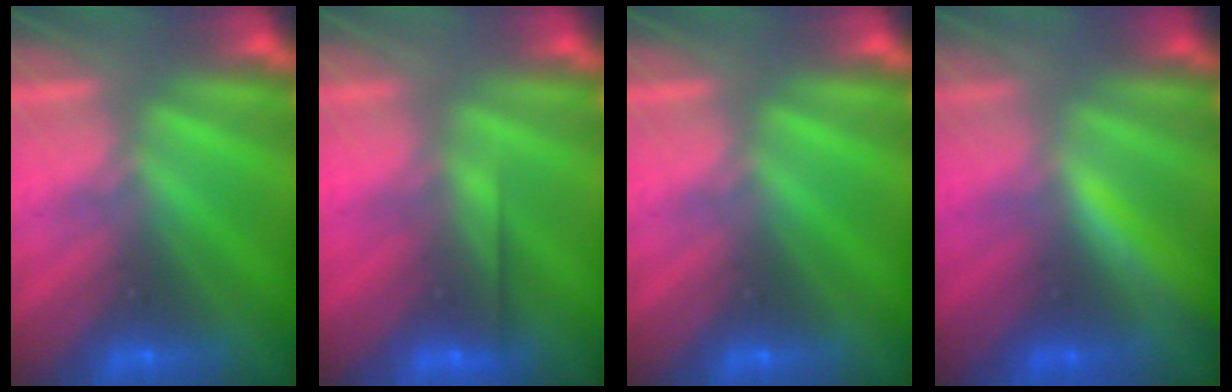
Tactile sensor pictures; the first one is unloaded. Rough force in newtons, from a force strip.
{"total": 2.5}
{"total": 0.0}
{"total": 1.7}